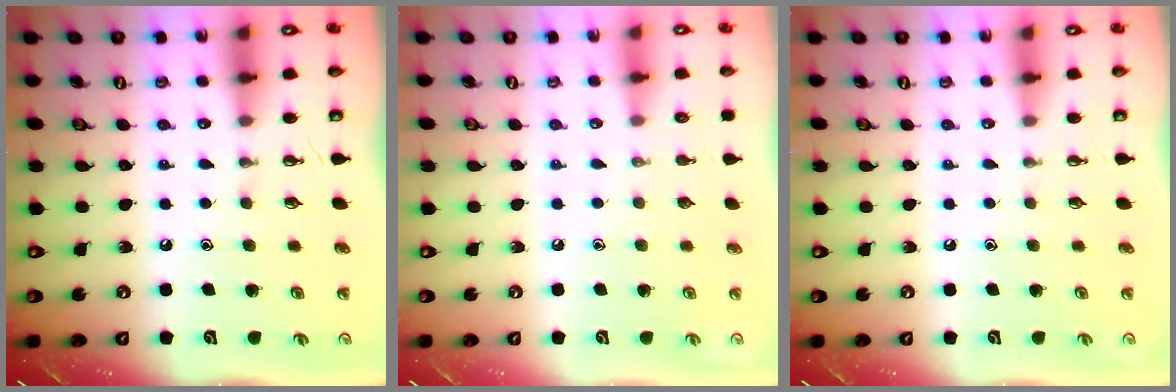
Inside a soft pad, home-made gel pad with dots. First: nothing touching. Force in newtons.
{"total": 0.0}
{"total": 0.0}